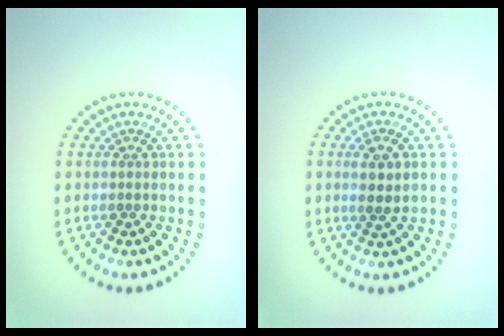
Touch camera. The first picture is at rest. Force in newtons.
{"total": 2.3, "press": 2.2, "slide": 0.7}